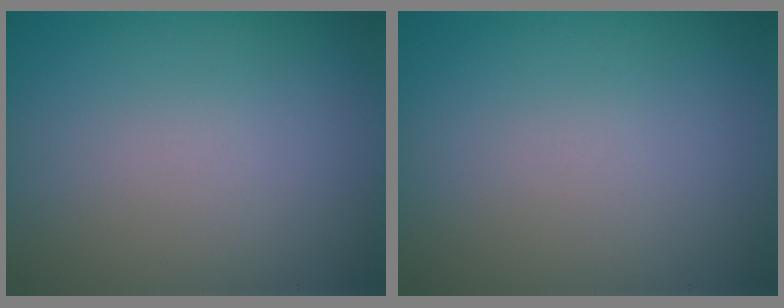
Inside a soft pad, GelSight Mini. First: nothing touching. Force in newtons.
{"total": 0.0}